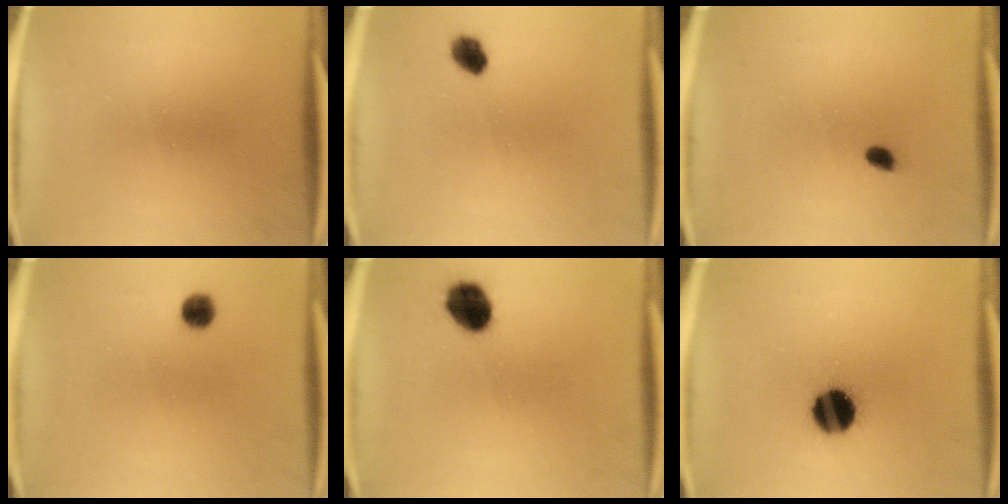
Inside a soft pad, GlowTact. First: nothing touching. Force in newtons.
{"total": 3.9}
{"total": 1.6}
{"total": 3.5}
{"total": 8.8}
{"total": 11.5}